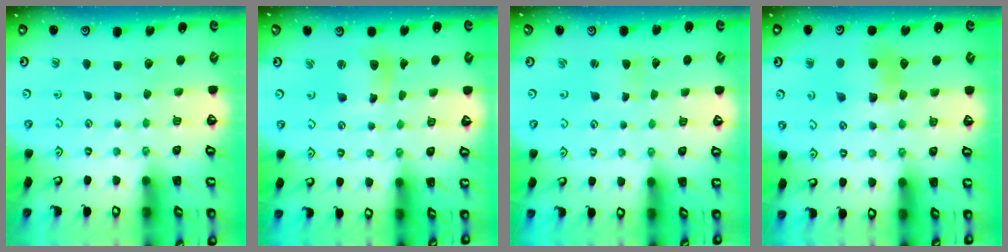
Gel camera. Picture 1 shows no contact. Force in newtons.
{"total": 9.7, "press": 9.6, "slide": 1.4}
{"total": 2.2, "press": 2.2, "slide": 0.3}
{"total": 6.6, "press": 6.6, "slide": 0.8}